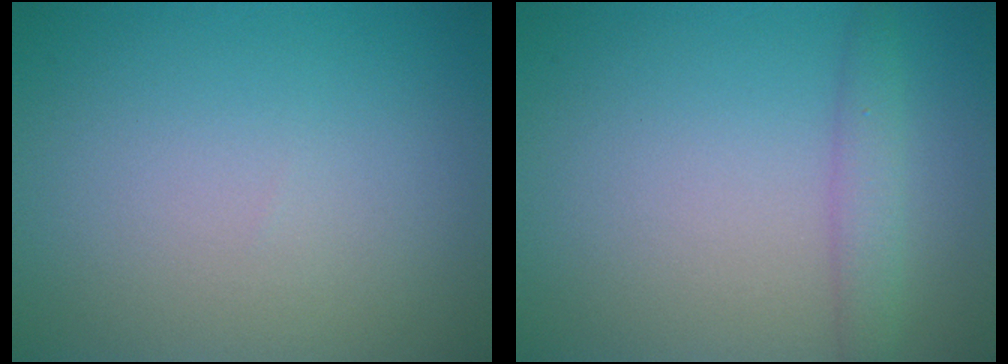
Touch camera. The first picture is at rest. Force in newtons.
{"total": 2.0, "press": 2.0, "slide": 0.0}